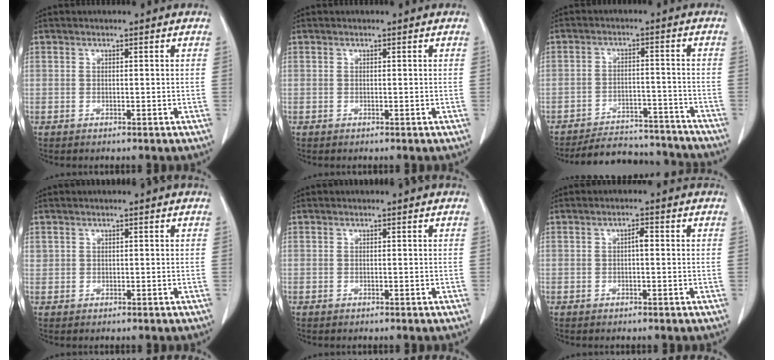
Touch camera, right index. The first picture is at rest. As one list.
[{"total": 0.0}, {"total": 13.0, "force": [-12.4, 3.6, 1.5], "torque": [-0.009, 0.016, -0.164]}, {"total": 0.9, "force": [0.5, 0.7, 0.1], "torque": [0.006, 0.009, 0.008]}, {"total": 0.0}, {"total": 1.4, "force": [0.0, 0.4, 1.3], "torque": [-0.023, 0.004, 0.000]}]